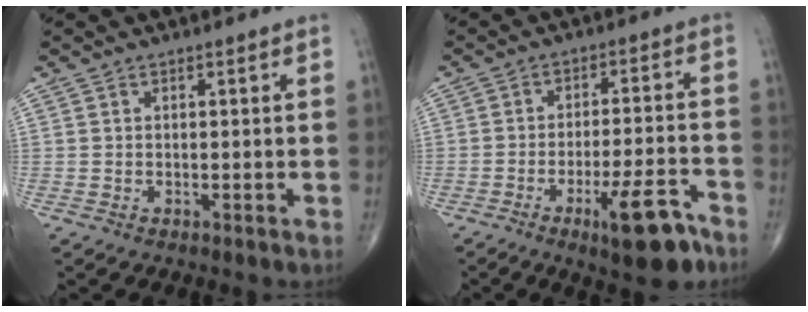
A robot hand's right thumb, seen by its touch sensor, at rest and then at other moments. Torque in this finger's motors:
{"motor_torque": [3.71, 1.33, 1.04, -1.72, 0.48]}